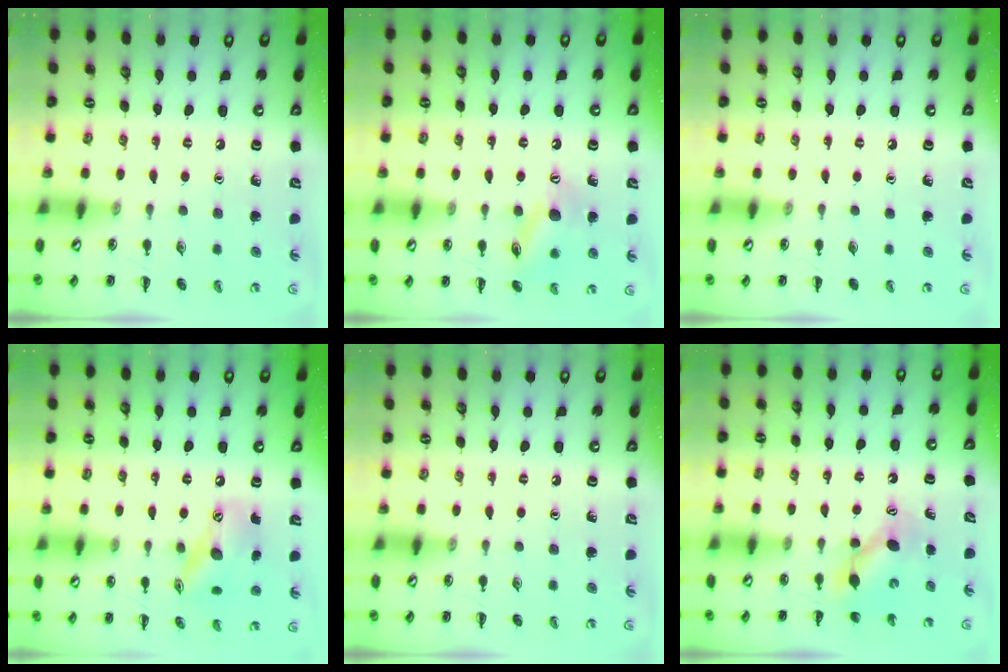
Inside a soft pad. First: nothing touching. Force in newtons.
{"total": 11.8, "press": 11.7, "slide": 1.7}
{"total": 0.0}
{"total": 13.9, "press": 13.6, "slide": 2.7}
{"total": 0.0}
{"total": 6.2, "press": 6.2, "slide": 0.7}